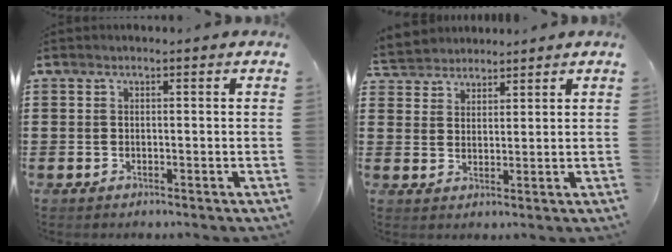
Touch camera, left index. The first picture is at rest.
{"total": 3.0, "force": [2.8, 1.0, -0.6], "torque": [-0.002, -0.005, 0.052]}